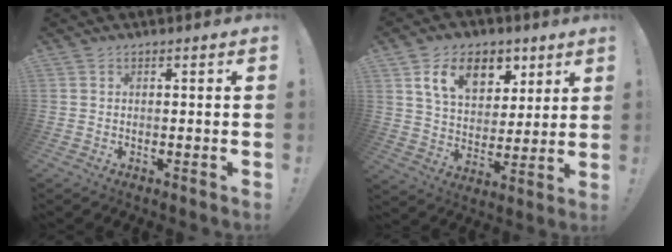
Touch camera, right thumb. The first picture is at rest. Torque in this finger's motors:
{"motor_torque": [0.22, 1.34, 0.30, 0.22, 0.38]}